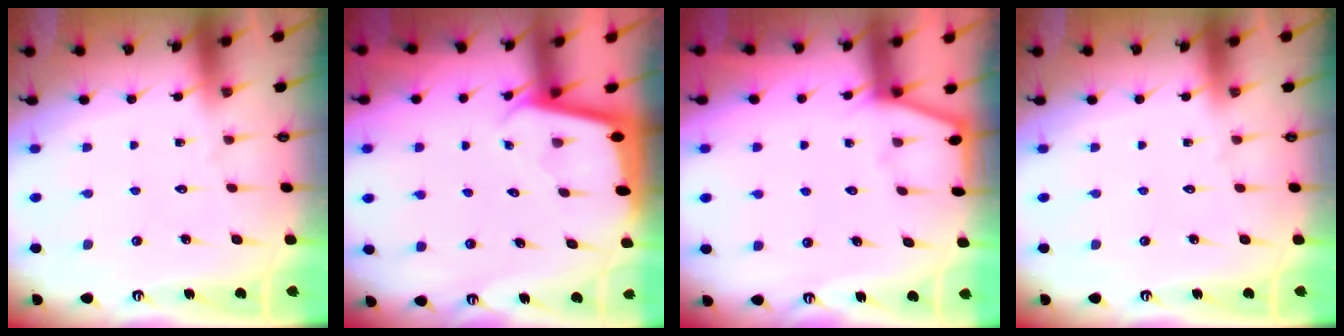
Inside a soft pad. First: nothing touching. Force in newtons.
{"total": 1.7, "press": 1.7, "slide": 0.0}
{"total": 2.5, "press": 2.4, "slide": 0.4}
{"total": 0.0}